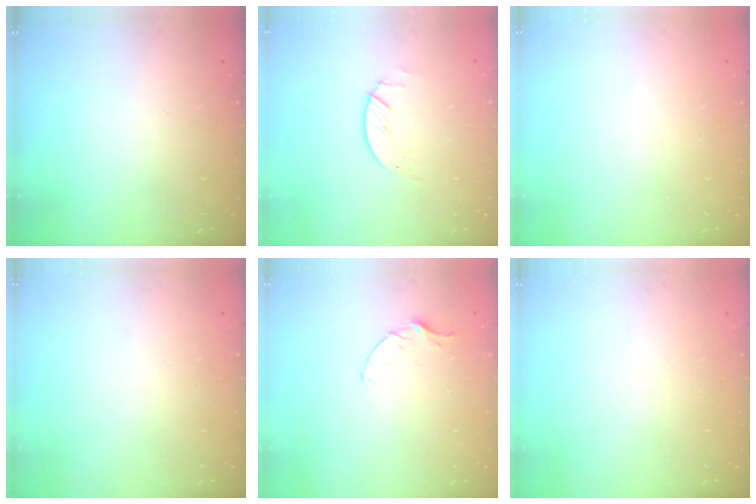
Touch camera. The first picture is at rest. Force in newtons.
{"total": 1.2, "press": 1.1, "slide": 0.2}
{"total": 0.0}
{"total": 0.0}
{"total": 3.4, "press": 3.4, "slide": 0.4}
{"total": 0.0}